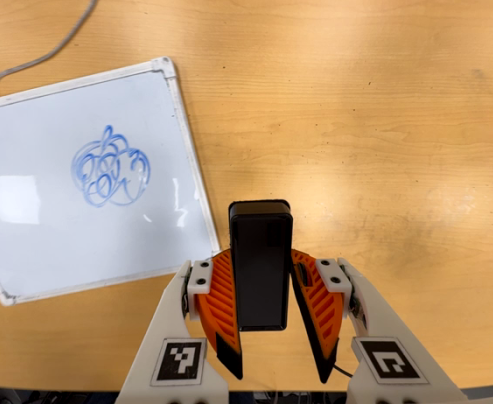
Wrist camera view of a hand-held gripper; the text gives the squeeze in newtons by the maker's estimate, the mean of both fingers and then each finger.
{"total": 5.3, "left": 4.8, "right": 5.8}